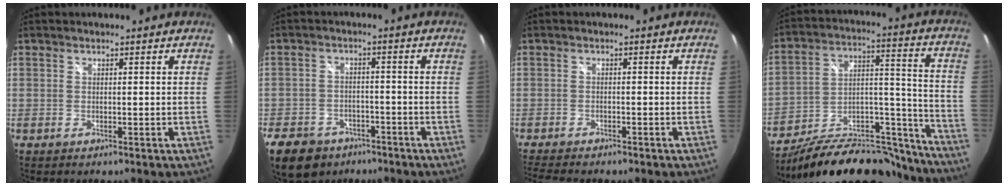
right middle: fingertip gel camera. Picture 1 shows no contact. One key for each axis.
{"total": 13.7, "fx": -9.0, "fy": 8.7, "fz": 5.6, "tx": -0.151, "ty": 0.003, "tz": -0.134}
{"total": 6.3, "fx": -5.7, "fy": 1.1, "fz": 2.5, "tx": -0.066, "ty": -0.019, "tz": -0.093}
{"total": 25.8, "fx": -21.5, "fy": 9.1, "fz": 11.1, "tx": -0.153, "ty": 0.053, "tz": -0.306}